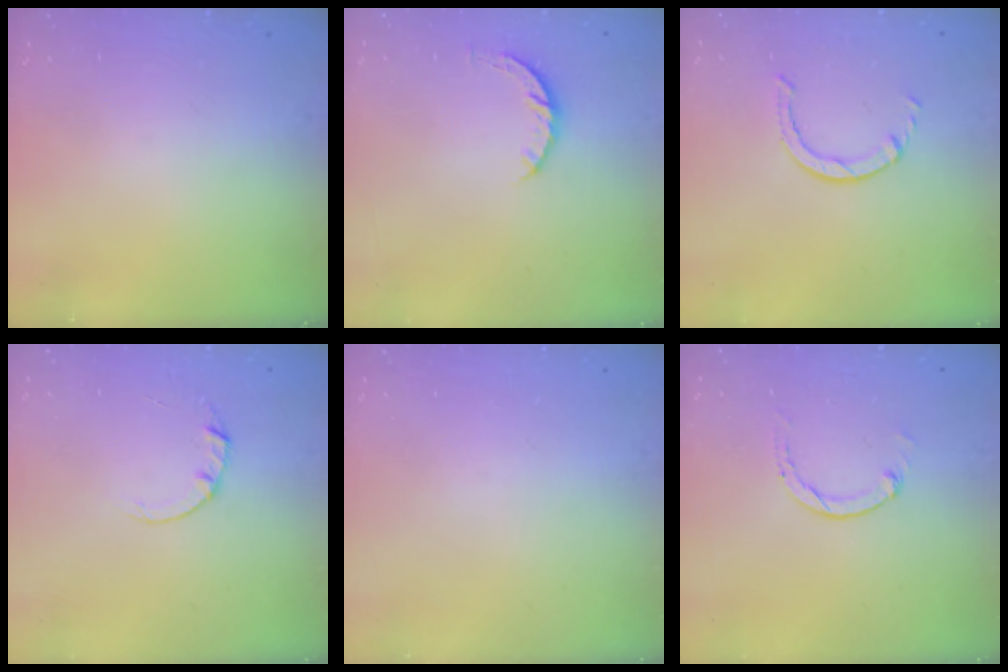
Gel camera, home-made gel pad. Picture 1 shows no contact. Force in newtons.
{"total": 5.0, "press": 4.9, "slide": 0.7}
{"total": 0.8, "press": 0.7, "slide": 0.2}
{"total": 2.0, "press": 2.0, "slide": 0.2}
{"total": 0.0}
{"total": 1.2, "press": 1.2, "slide": 0.3}